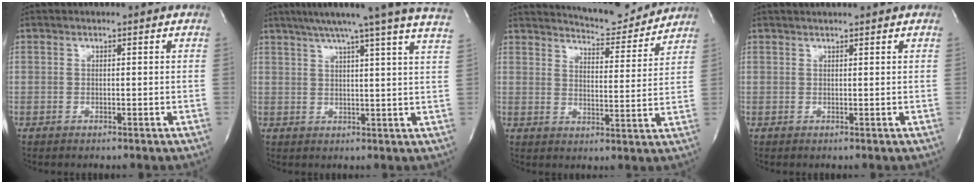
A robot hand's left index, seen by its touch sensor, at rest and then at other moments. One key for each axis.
{"total": 20.0, "fx": 17.1, "fy": -1.5, "fz": 10.3, "tx": -0.167, "ty": -0.024, "tz": 0.208}
{"total": 10.9, "fx": 10.6, "fy": 1.2, "fz": 2.1, "tx": -0.034, "ty": -0.012, "tz": 0.144}
{"total": 3.1, "fx": 2.7, "fy": -0.3, "fz": 1.5, "tx": -0.018, "ty": 0.022, "tz": 0.042}